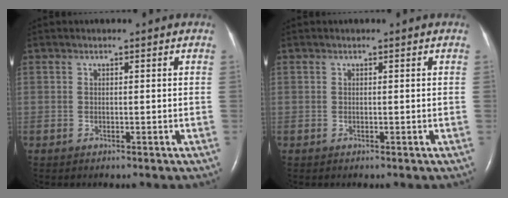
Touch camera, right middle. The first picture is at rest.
{"total": 0.0}